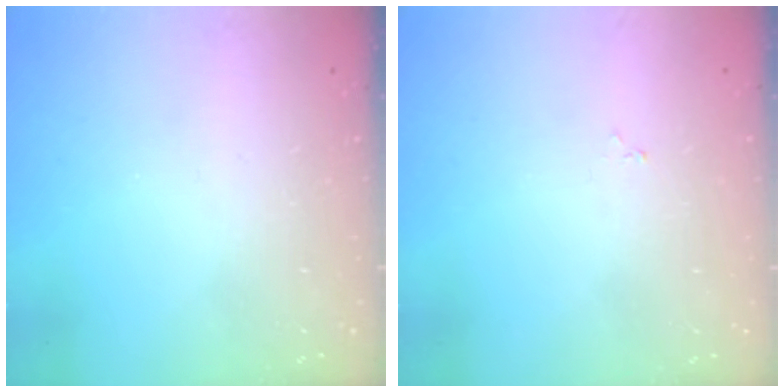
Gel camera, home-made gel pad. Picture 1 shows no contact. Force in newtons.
{"total": 1.9, "press": 1.9, "slide": 0.3}